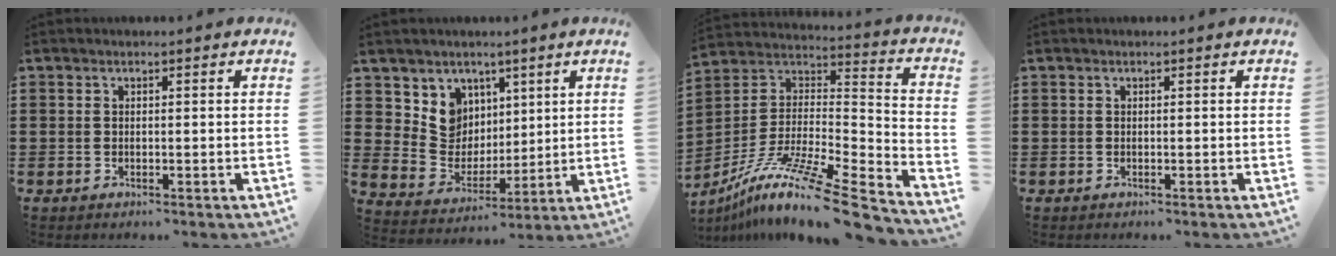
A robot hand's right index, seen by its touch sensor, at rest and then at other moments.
{"total": 7.7, "force": [3.6, 6.7, 1.5], "torque": [-0.064, -0.020, 0.071]}
{"total": 13.5, "force": [-10.2, 0.6, 8.8], "torque": [-0.159, 0.007, -0.193]}
{"total": 0.0}